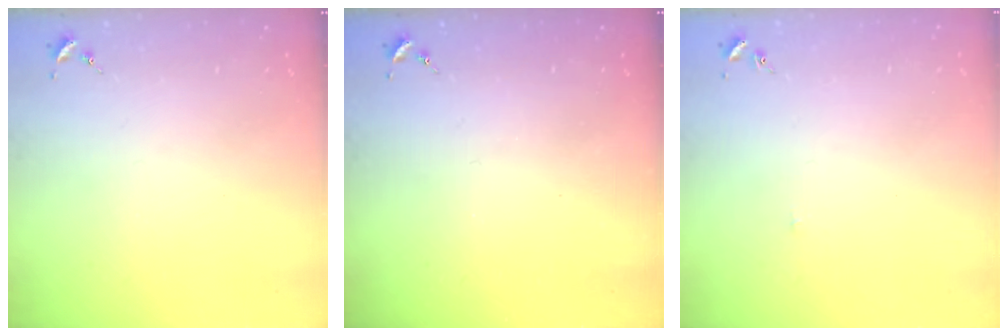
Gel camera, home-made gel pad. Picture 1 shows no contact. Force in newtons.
{"total": 0.0}
{"total": 1.4, "press": 1.3, "slide": 0.3}